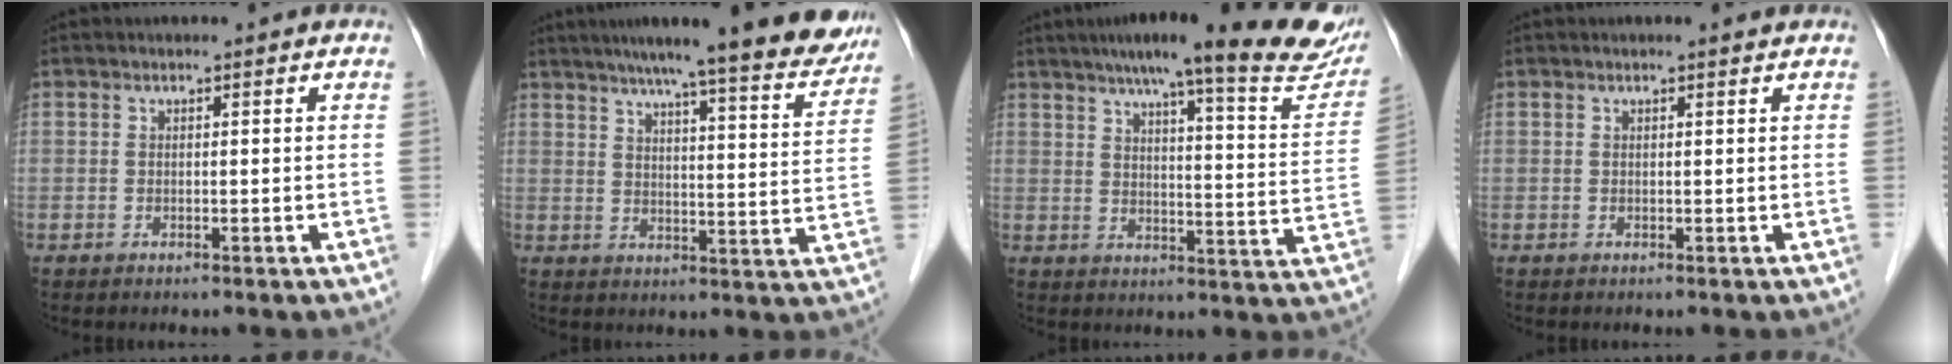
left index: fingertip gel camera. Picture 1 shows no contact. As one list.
[{"total": 19.1, "force": [16.6, 1.4, 9.2], "torque": [-0.122, -0.018, 0.207]}, {"total": 23.9, "force": [19.9, 1.7, 13.1], "torque": [-0.179, -0.030, 0.241]}, {"total": 0.7, "force": [0.6, -0.1, 0.4], "torque": [-0.013, 0.002, 0.013]}]